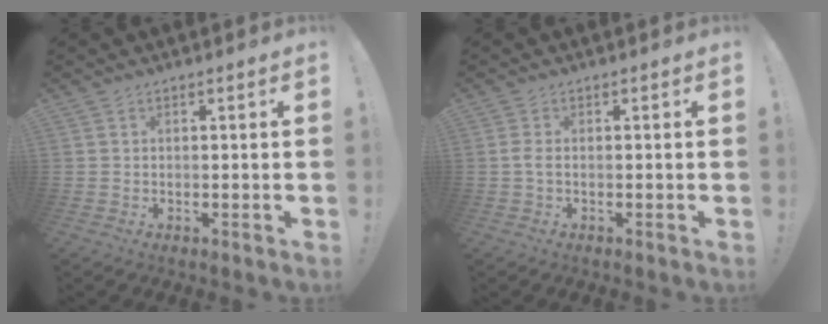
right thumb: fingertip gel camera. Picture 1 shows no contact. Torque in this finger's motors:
{"motor_torque": [-0.29, 0.14, -0.04, 0.05, -0.03]}